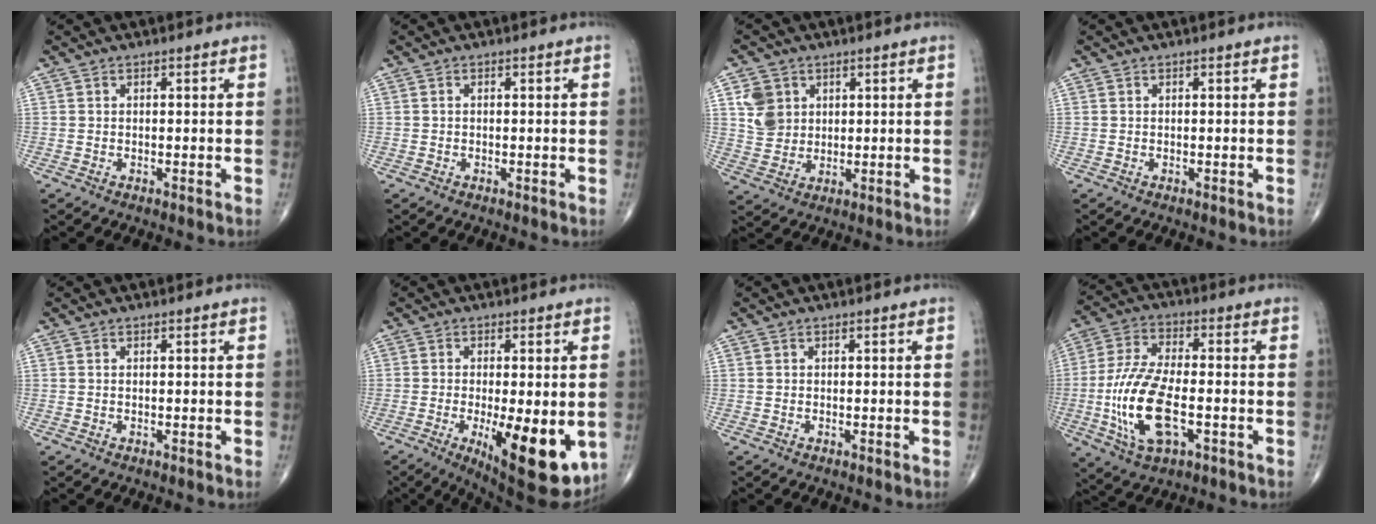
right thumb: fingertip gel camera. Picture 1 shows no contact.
{"total": 0.0}
{"total": 6.6, "force": [2.4, 5.5, 2.6], "torque": [-0.032, -0.009, 0.052]}
{"total": 0.0}
{"total": 0.0}
{"total": 15.3, "force": [-3.9, 5.1, 13.9], "torque": [-0.170, -0.023, -0.042]}
{"total": 0.0}
{"total": 15.5, "force": [-3.5, 6.9, 13.4], "torque": [-0.277, 0.013, -0.062]}